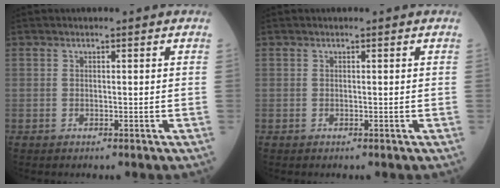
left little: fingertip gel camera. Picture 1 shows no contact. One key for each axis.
{"total": 0.0}